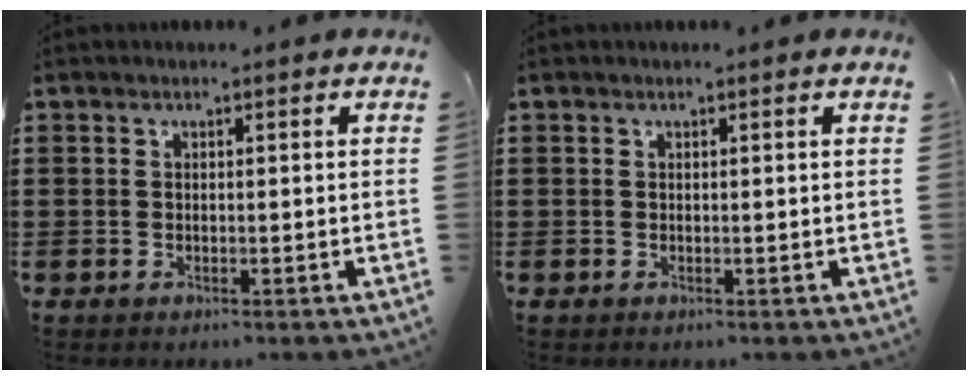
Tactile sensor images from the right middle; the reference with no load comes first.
{"total": 0.0}